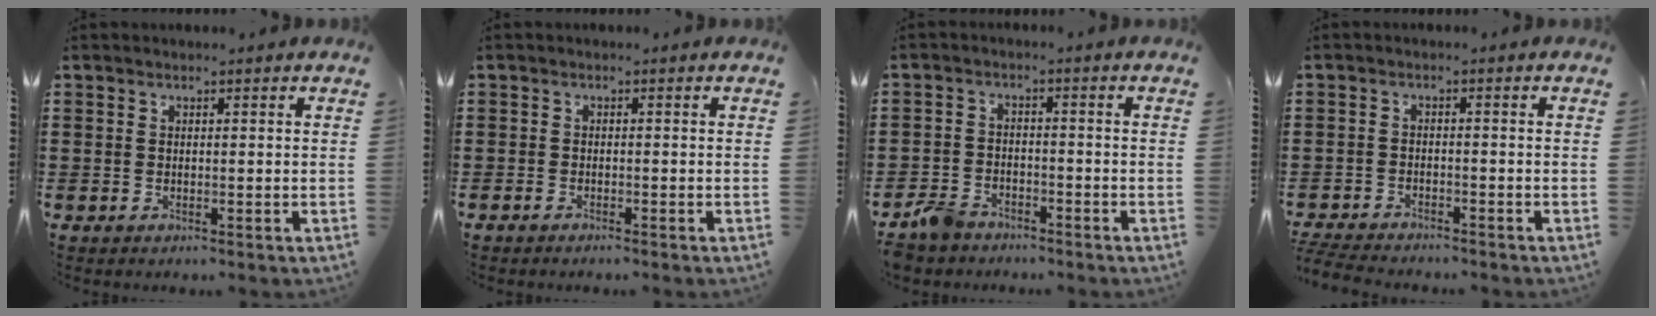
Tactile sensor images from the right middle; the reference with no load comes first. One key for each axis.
{"total": 0.8, "fx": -0.7, "fy": 0.1, "fz": 0.2, "tx": -0.005, "ty": -0.002, "tz": -0.015}
{"total": 3.9, "fx": -3.4, "fy": 1.6, "fz": 1.0, "tx": -0.040, "ty": 0.002, "tz": -0.075}
{"total": 3.4, "fx": -3.3, "fy": 0.2, "fz": 0.5, "tx": -0.025, "ty": -0.009, "tz": -0.074}